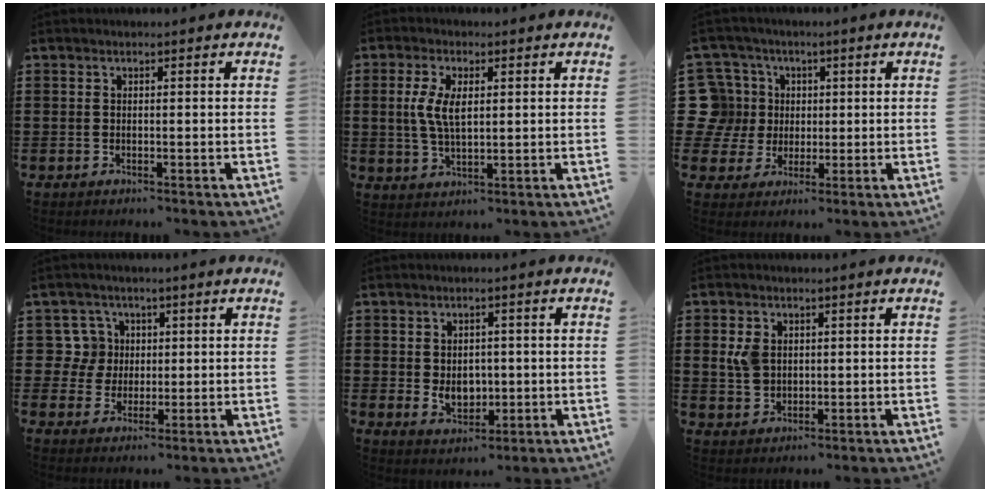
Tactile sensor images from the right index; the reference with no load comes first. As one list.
[{"total": 5.6, "force": [0.8, 2.5, 5.0], "torque": [-0.109, 0.004, 0.010]}, {"total": 9.1, "force": [1.7, 8.6, 2.5], "torque": [-0.109, 0.010, 0.032]}, {"total": 6.3, "force": [1.3, 6.0, 1.6], "torque": [-0.050, 0.016, 0.024]}, {"total": 4.2, "force": [0.0, 3.3, 2.7], "torque": [-0.043, 0.002, -0.006]}, {"total": 4.1, "force": [0.8, 3.1, 2.5], "torque": [-0.066, 0.008, 0.012]}]